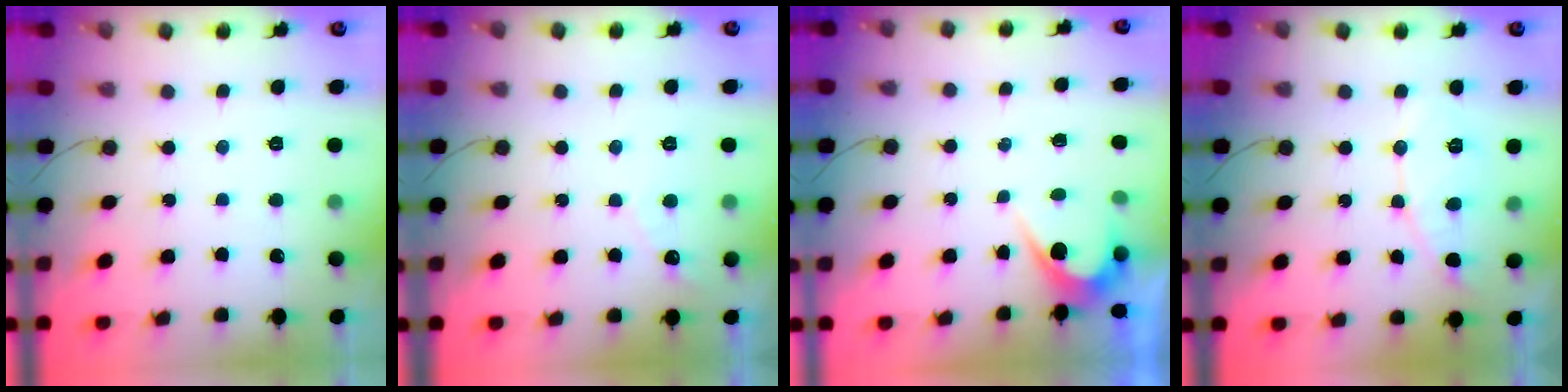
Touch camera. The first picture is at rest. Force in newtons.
{"total": 2.5, "press": 2.5, "slide": 0.1}
{"total": 3.9, "press": 3.9, "slide": 0.3}
{"total": 6.9, "press": 6.9, "slide": 0.3}